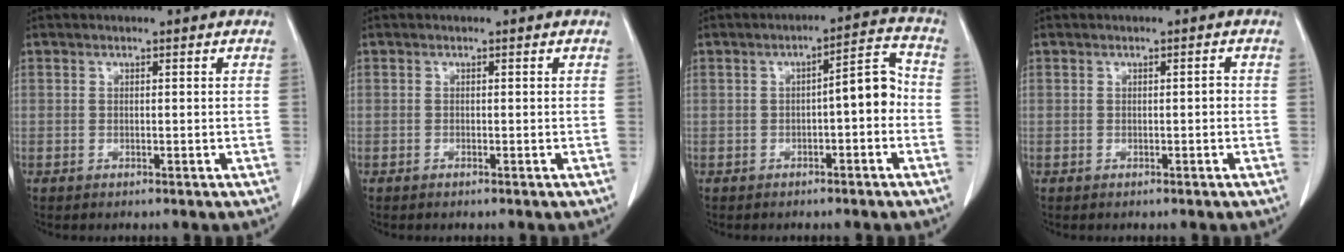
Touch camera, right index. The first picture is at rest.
{"total": 0.0}
{"total": 6.0, "force": [-1.0, 1.4, 5.7], "torque": [-0.073, 0.027, -0.017]}
{"total": 0.6, "force": [-0.2, 0.2, 0.6], "torque": [-0.009, 0.002, -0.002]}